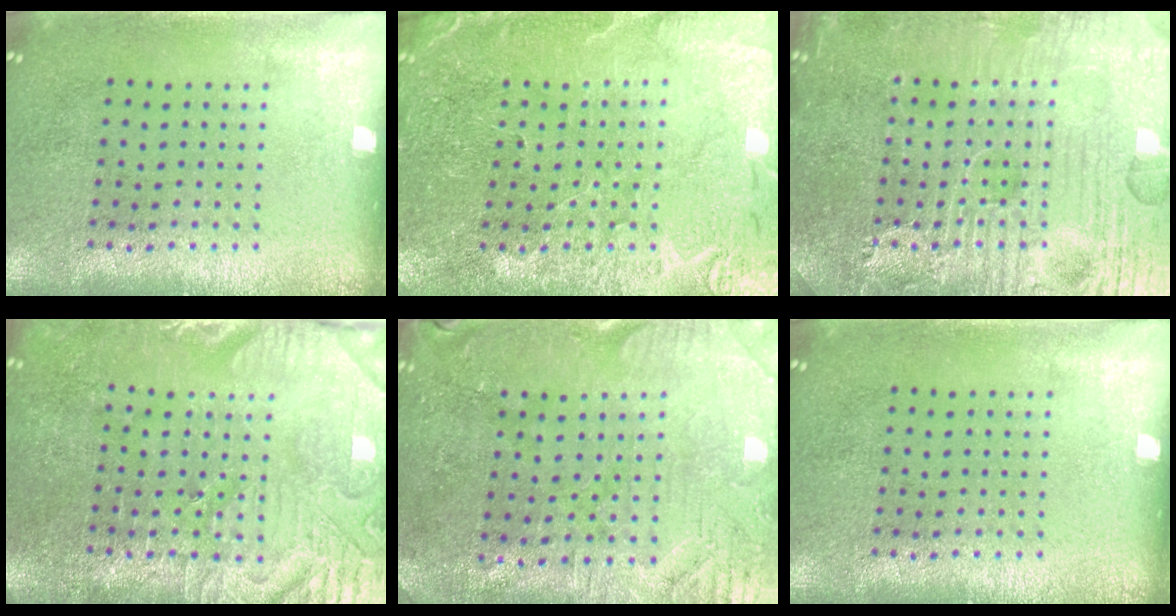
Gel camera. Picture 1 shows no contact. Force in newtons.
{"total": 1.3, "press": 1.2, "slide": 0.2}
{"total": 7.9, "press": 7.8, "slide": 0.9}
{"total": 4.0, "press": 3.9, "slide": 1.0}
{"total": 0.9, "press": 0.8, "slide": 0.4}
{"total": 0.0}